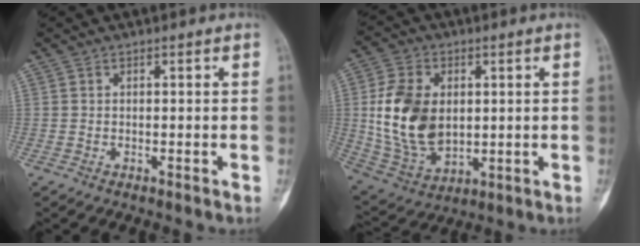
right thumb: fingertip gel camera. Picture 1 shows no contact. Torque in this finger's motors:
{"motor_torque": [1.04, 1.80, 0.88, -0.62, 0.31]}